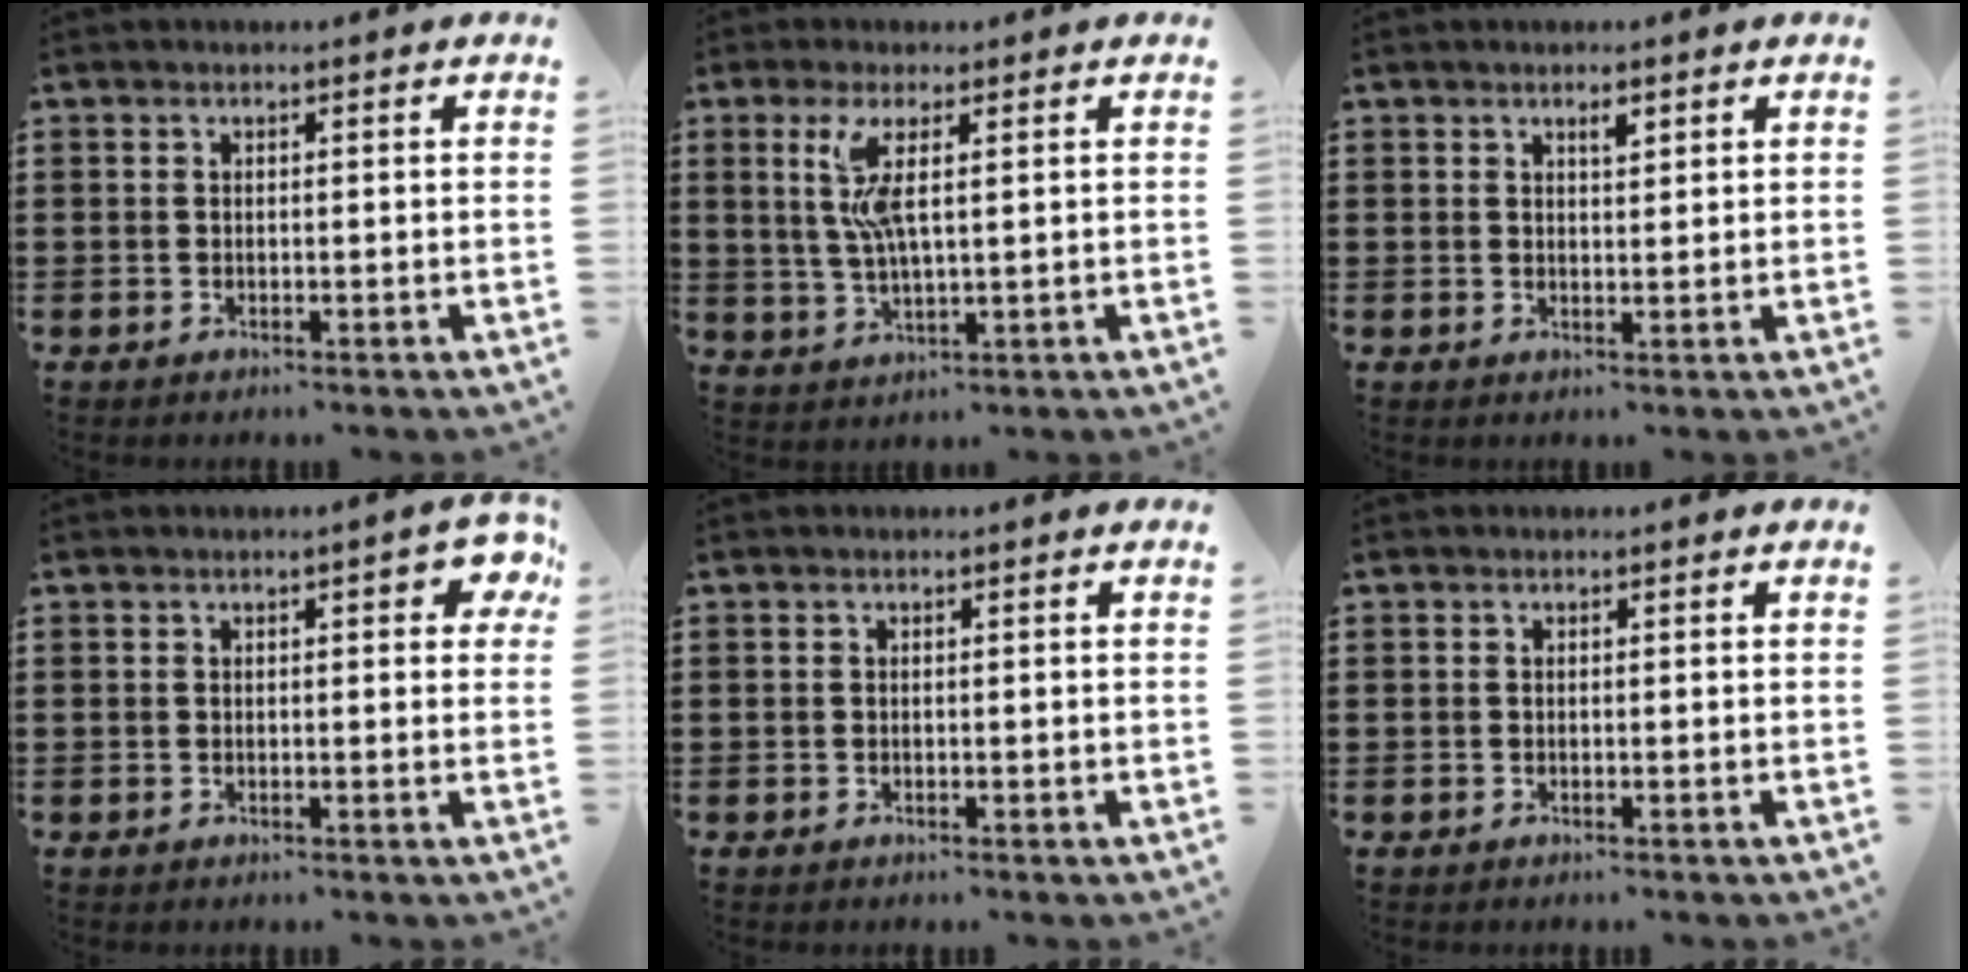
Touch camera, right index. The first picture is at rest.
{"total": 6.0, "force": [1.7, 1.2, 5.6], "torque": [-0.128, -0.005, 0.023]}
{"total": 1.5, "force": [1.1, 0.4, 1.0], "torque": [-0.012, -0.001, 0.018]}
{"total": 3.0, "force": [0.9, 0.9, 2.7], "torque": [-0.040, 0.001, 0.011]}
{"total": 0.0}
{"total": 0.0}